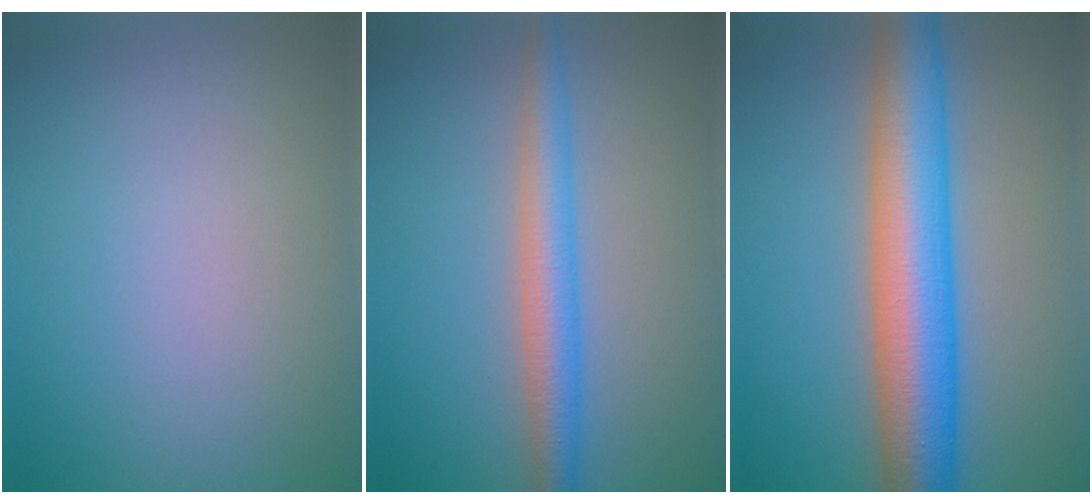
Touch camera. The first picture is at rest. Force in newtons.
{"total": 3.9, "press": 3.9, "slide": 0.0}
{"total": 9.6, "press": 9.6, "slide": 0.1}